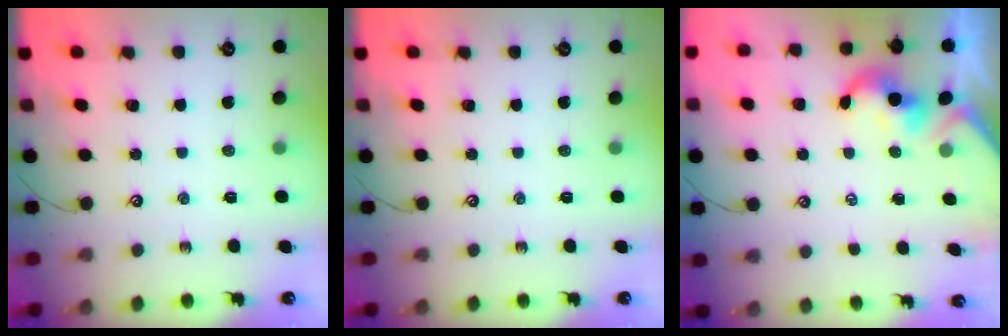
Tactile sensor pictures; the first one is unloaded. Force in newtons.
{"total": 0.0}
{"total": 1.2, "press": 1.1, "slide": 0.4}